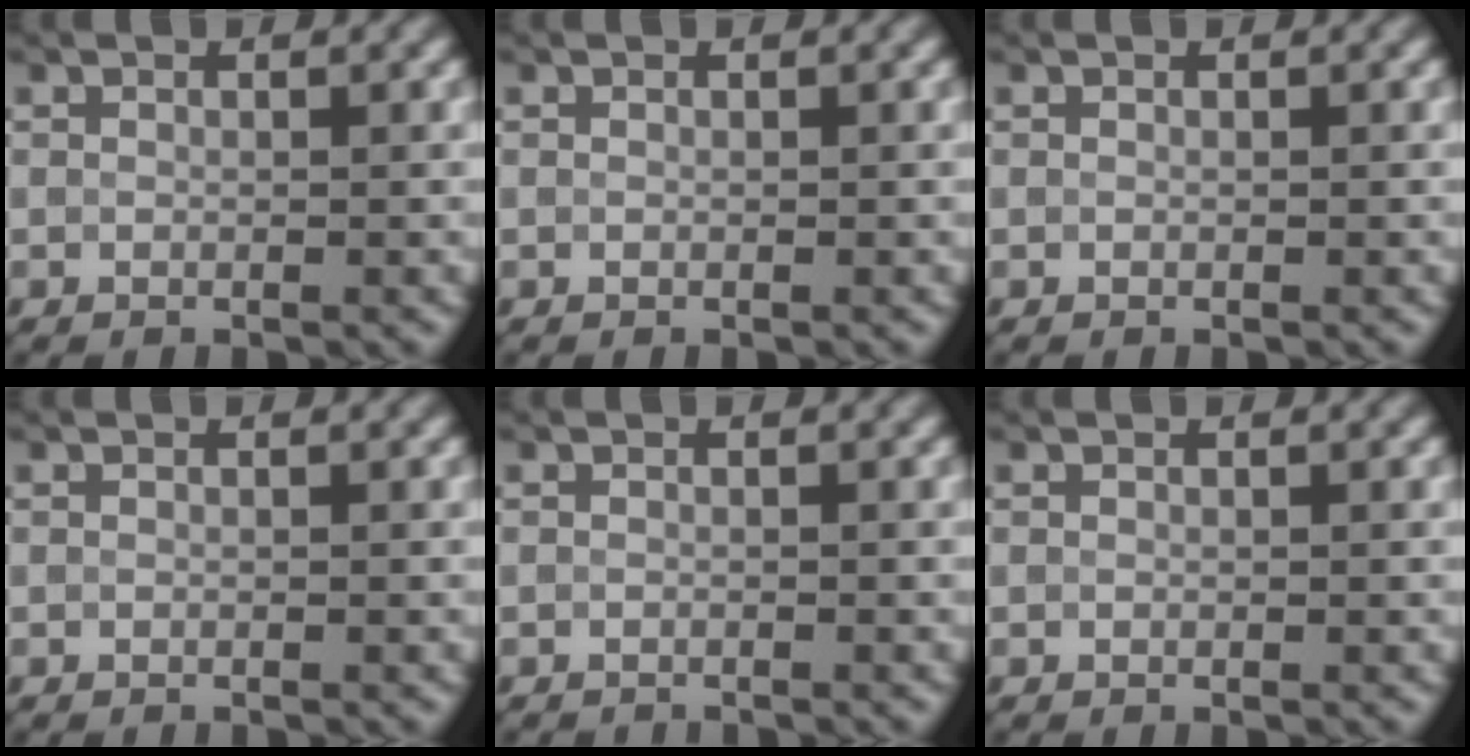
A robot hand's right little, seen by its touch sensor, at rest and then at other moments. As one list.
[{"total": 0.0}, {"total": 0.0}, {"total": 0.0}, {"total": 0.7, "force": [-0.7, -0.1, -0.1], "torque": [-0.001, -0.003, -0.012]}, {"total": 0.0}]